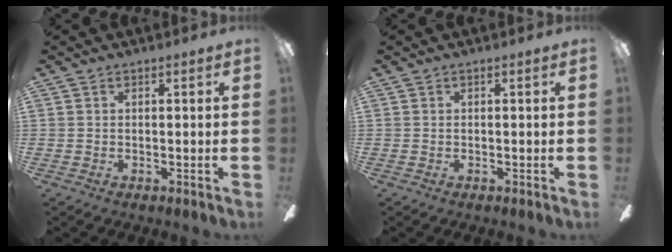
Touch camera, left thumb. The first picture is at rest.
{"total": 0.0}